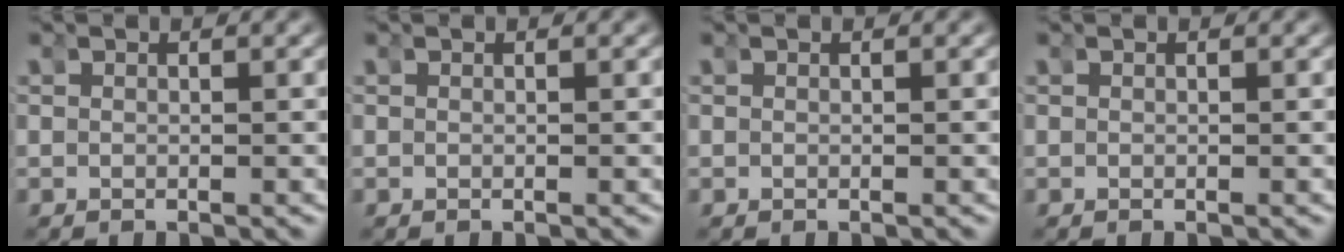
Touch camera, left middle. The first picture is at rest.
{"total": 0.0}
{"total": 0.0}
{"total": 0.0}